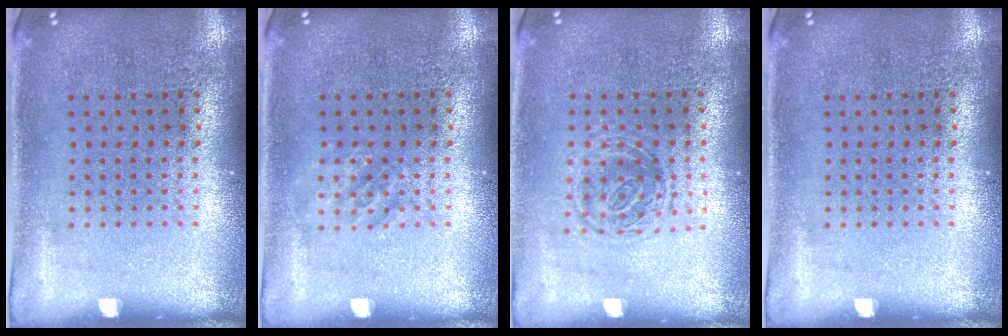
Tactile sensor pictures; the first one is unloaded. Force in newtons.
{"total": 1.0, "press": 1.0, "slide": 0.2}
{"total": 1.3, "press": 1.0, "slide": 0.8}
{"total": 0.0}